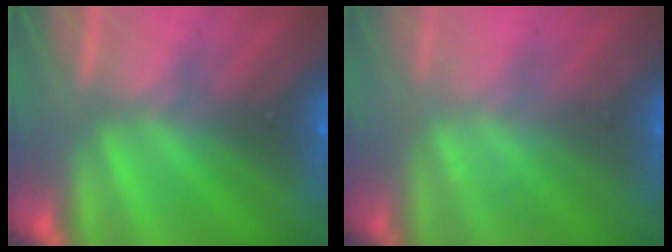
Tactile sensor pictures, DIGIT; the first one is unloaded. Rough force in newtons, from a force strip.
{"total": 2.6}